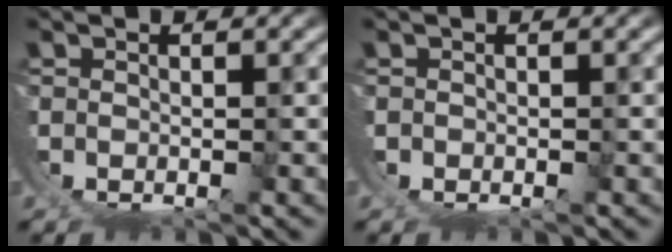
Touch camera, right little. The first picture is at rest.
{"total": 0.7, "force": [0.0, 0.7, -0.1], "torque": [-0.002, 0.001, -0.002]}